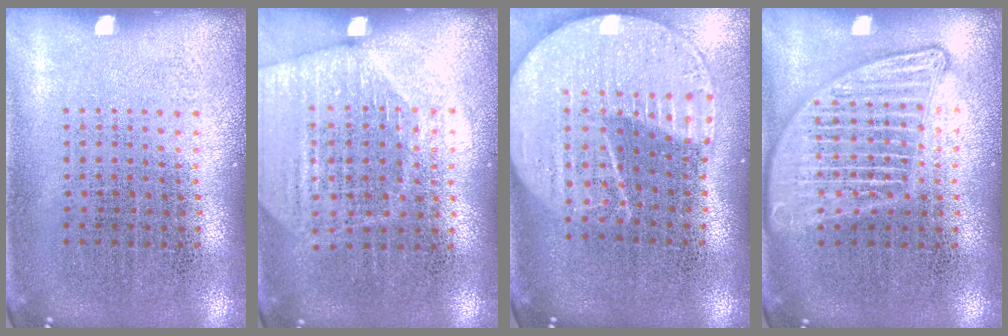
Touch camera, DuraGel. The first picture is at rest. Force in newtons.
{"total": 1.8, "press": 1.6, "slide": 0.7}
{"total": 2.2, "press": 2.0, "slide": 1.1}
{"total": 2.8, "press": 2.8, "slide": 0.3}